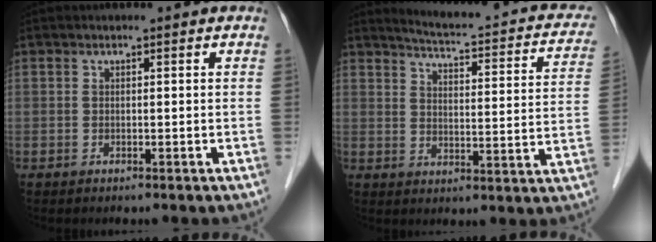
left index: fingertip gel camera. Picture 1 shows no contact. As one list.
[{"total": 17.2, "force": [14.7, 3.9, 8.1], "torque": [-0.099, -0.009, 0.166]}]